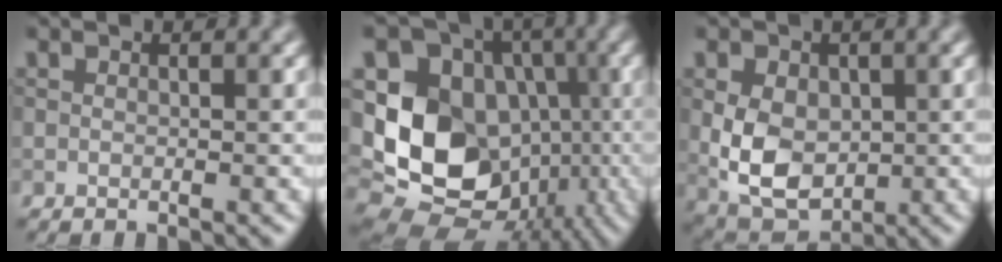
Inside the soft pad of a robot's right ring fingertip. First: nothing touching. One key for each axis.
{"total": 14.0, "fx": -1.5, "fy": 11.4, "fz": 7.9, "tx": -0.161, "ty": -0.005, "tz": -0.029}
{"total": 6.7, "fx": -0.3, "fy": 4.7, "fz": 4.7, "tx": -0.100, "ty": -0.009, "tz": -0.005}